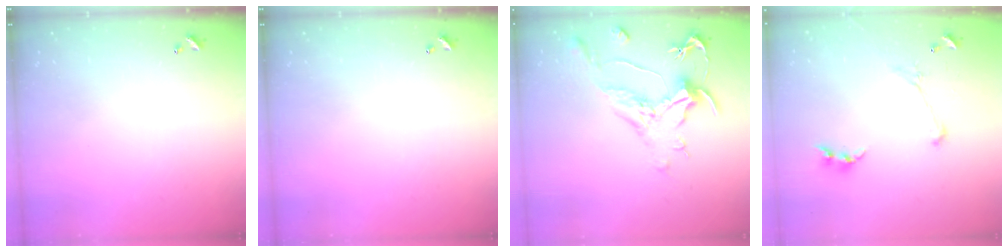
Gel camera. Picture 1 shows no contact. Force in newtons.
{"total": 0.0}
{"total": 1.3, "press": 1.1, "slide": 0.7}
{"total": 2.8, "press": 2.6, "slide": 0.9}